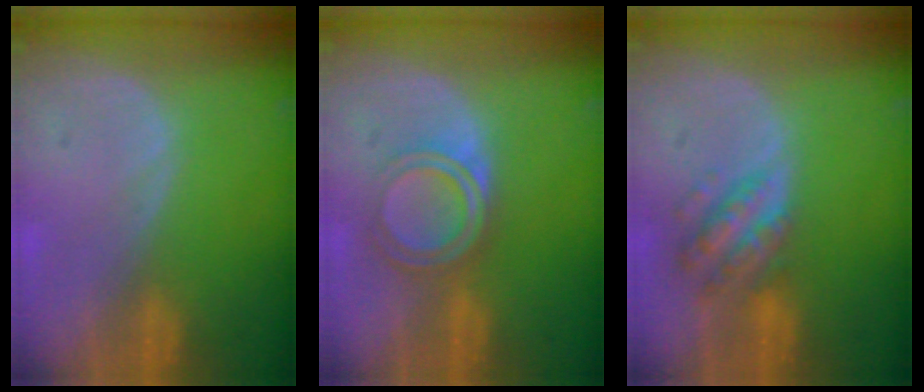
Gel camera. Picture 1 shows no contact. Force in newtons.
{"total": 5.3, "press": 4.9, "slide": 2.0}
{"total": 6.4, "press": 5.7, "slide": 2.9}